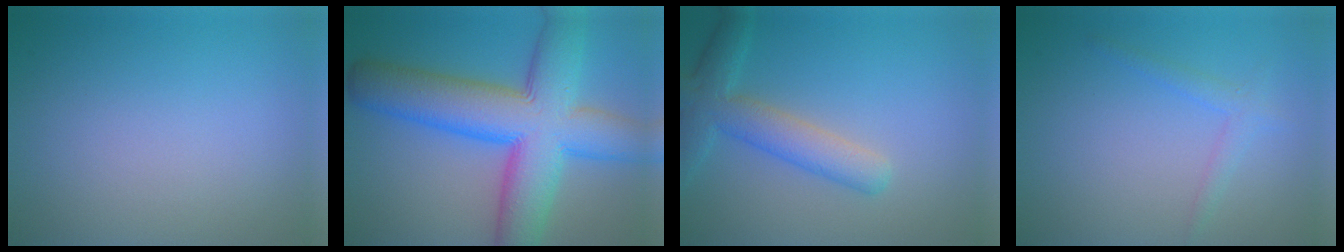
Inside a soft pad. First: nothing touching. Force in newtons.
{"total": 12.1, "press": 12.1, "slide": 0.3}
{"total": 4.4, "press": 4.4, "slide": 0.2}
{"total": 1.5, "press": 1.5, "slide": 0.0}